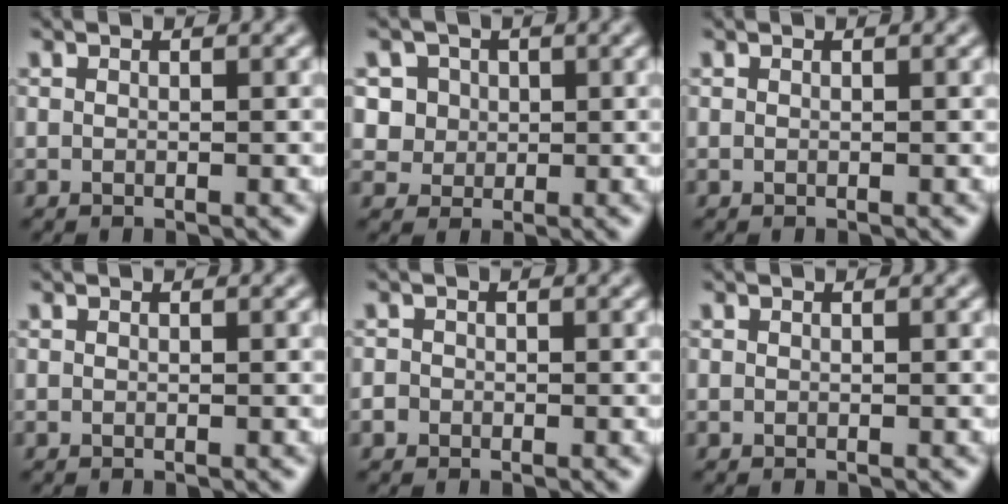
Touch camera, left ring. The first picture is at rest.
{"total": 4.5, "force": [1.7, 3.9, 1.6], "torque": [-0.018, 0.013, 0.025]}
{"total": 0.0}
{"total": 0.0}
{"total": 1.0, "force": [-0.6, 0.8, 0.2], "torque": [-0.006, 0.000, -0.009]}
{"total": 0.0}